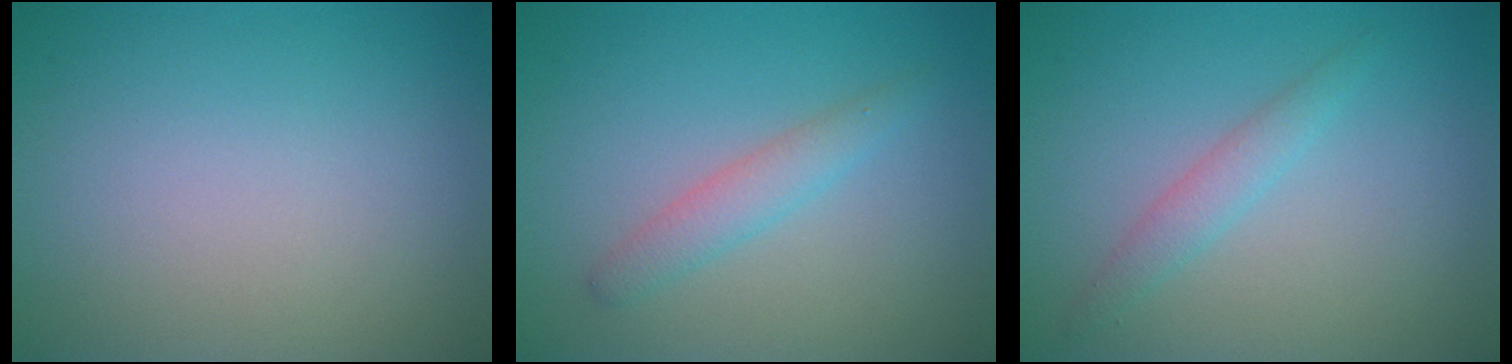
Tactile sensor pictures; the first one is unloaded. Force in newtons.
{"total": 2.1, "press": 2.1, "slide": 0.1}
{"total": 1.7, "press": 1.7, "slide": 0.0}